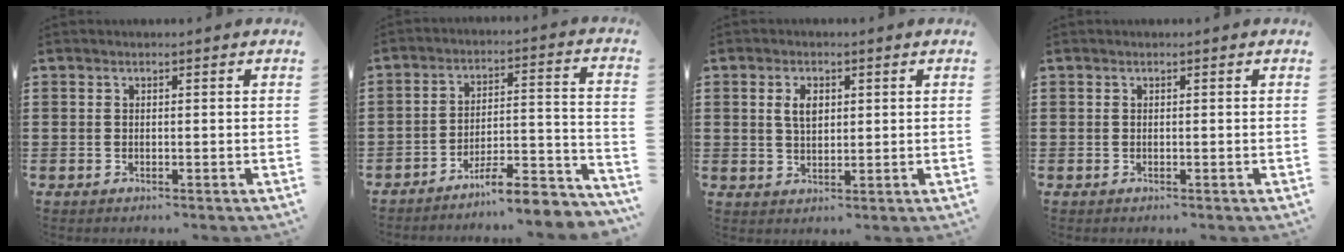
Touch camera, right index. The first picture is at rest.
{"total": 7.5, "force": [-6.8, 0.7, 2.9], "torque": [-0.038, 0.009, -0.129]}
{"total": 3.4, "force": [0.9, 1.9, 2.7], "torque": [-0.050, 0.006, 0.014]}
{"total": 0.0}